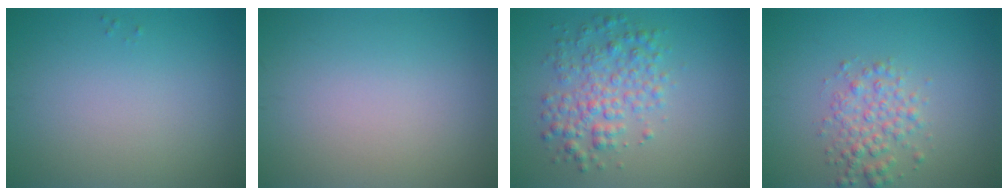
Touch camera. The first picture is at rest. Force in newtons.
{"total": 0.0}
{"total": 4.0, "press": 4.0, "slide": 0.1}
{"total": 2.9, "press": 2.9, "slide": 0.0}